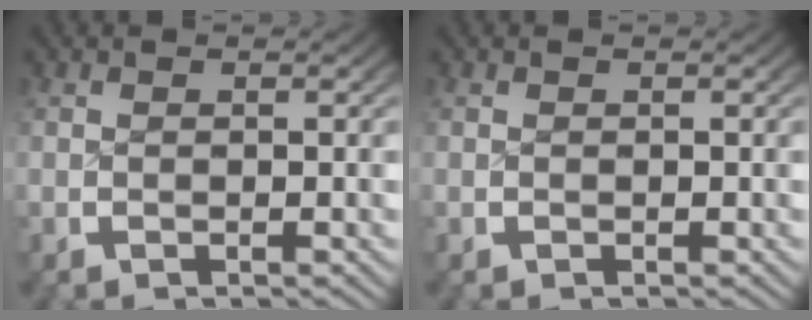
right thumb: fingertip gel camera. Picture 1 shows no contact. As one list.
[{"total": 0.0}]